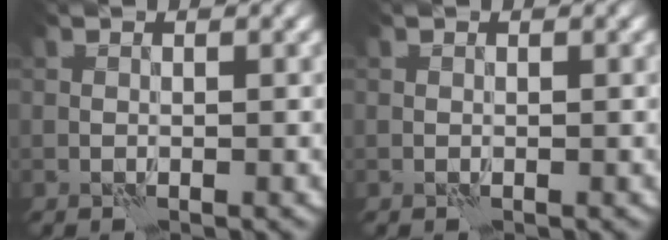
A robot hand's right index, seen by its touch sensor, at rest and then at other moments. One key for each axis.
{"total": 0.0}